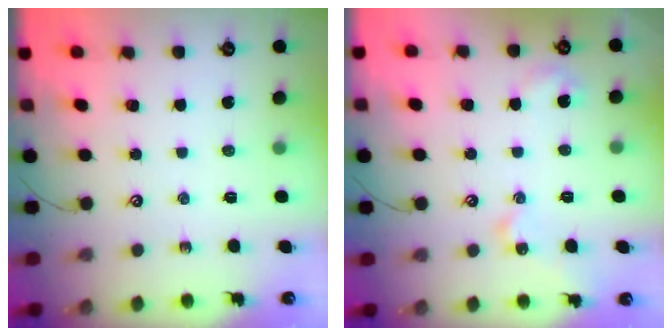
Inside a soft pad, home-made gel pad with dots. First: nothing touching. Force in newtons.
{"total": 4.4, "press": 4.4, "slide": 0.3}